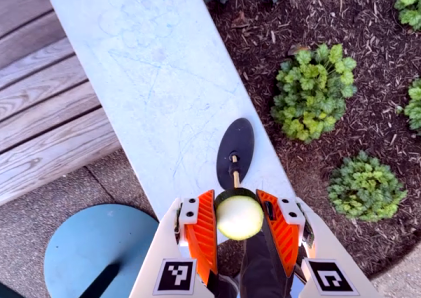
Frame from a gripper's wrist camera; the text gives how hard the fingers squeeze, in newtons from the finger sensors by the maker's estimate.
{"total": 10.5, "left": 10.7, "right": 10.3}